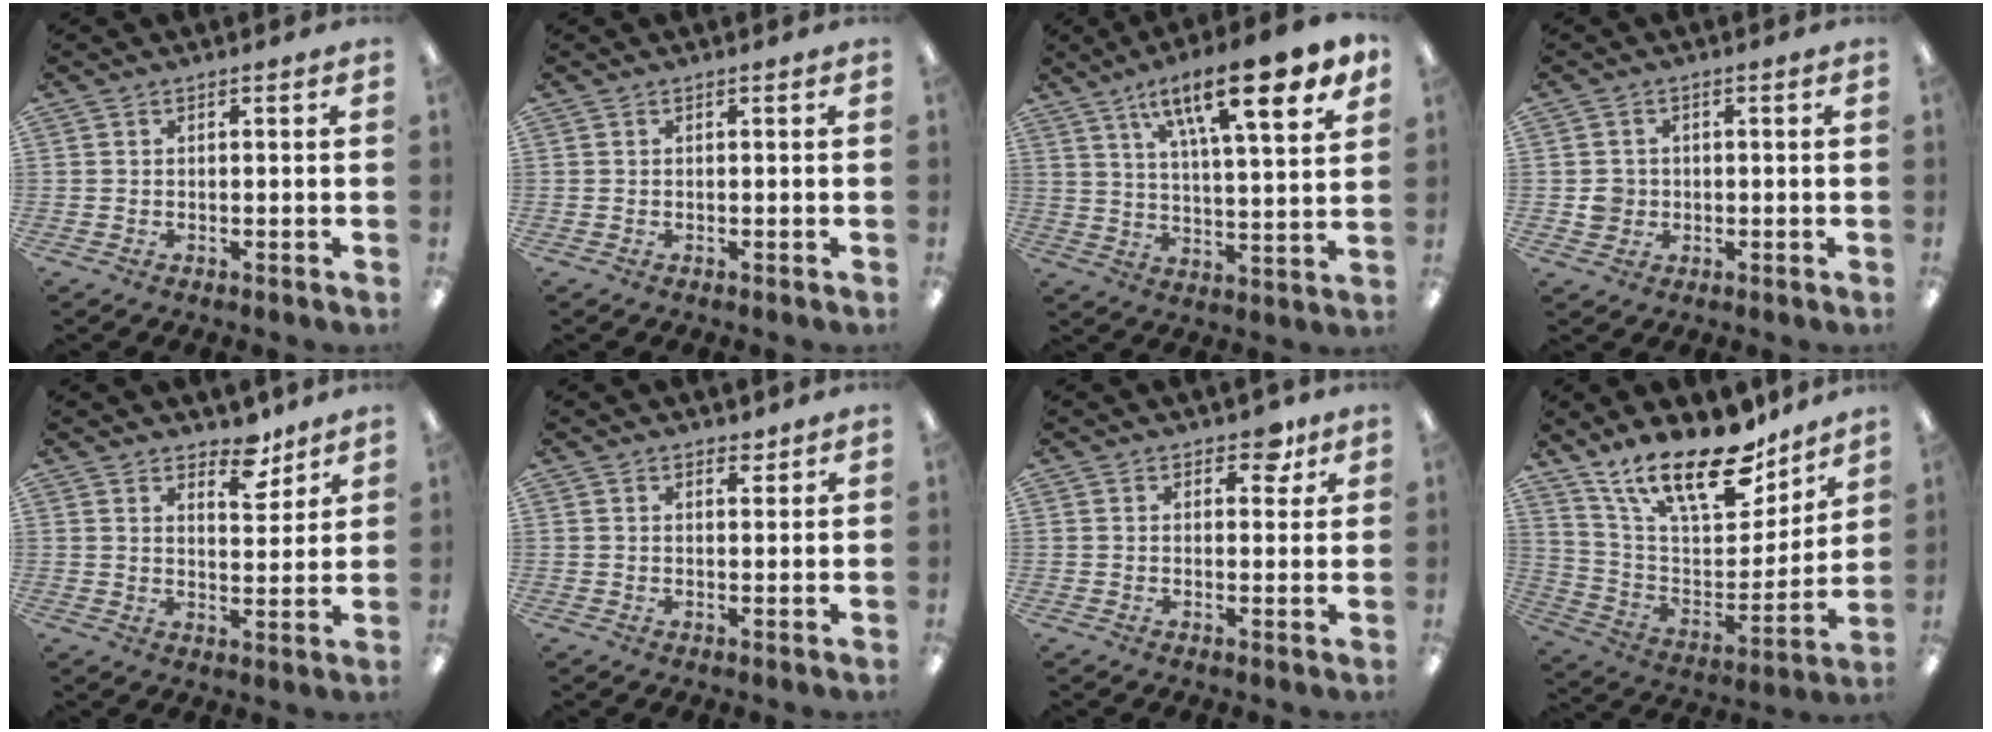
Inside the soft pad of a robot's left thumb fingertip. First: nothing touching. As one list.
[{"total": 0.0}, {"total": 18.1, "force": [11.5, 4.6, 13.2], "torque": [-0.203, -0.056, 0.177]}, {"total": 3.4, "force": [-0.3, 3.3, 0.8], "torque": [-0.009, 0.002, -0.008]}, {"total": 7.2, "force": [5.9, 3.2, 2.8], "torque": [-0.014, -0.042, 0.099]}, {"total": 2.1, "force": [1.8, 0.9, 0.7], "torque": [0.001, -0.007, 0.029]}, {"total": 4.9, "force": [3.1, 2.9, 2.5], "torque": [-0.016, -0.009, 0.049]}, {"total": 22.7, "force": [16.9, 8.5, 12.6], "torque": [-0.207, -0.111, 0.293]}]